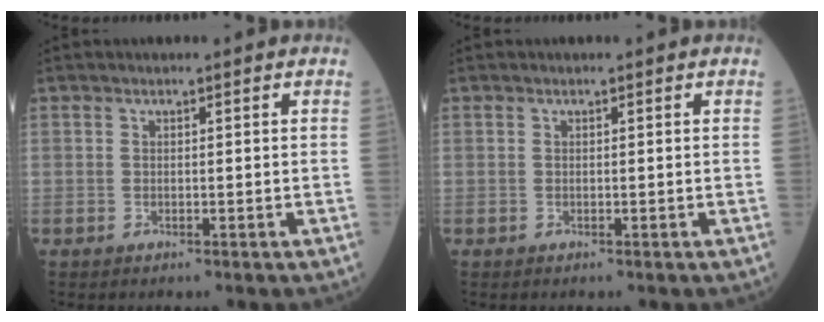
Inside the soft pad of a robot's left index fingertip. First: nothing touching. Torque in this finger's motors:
{"motor_torque": [0.17, 0.18, 0.00, -0.04]}